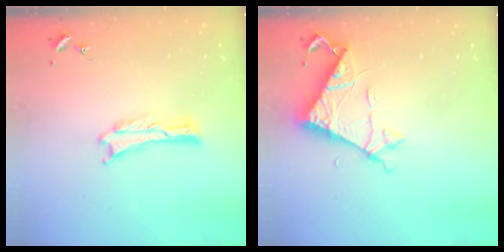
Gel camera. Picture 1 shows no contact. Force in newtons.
{"total": 6.9, "press": 6.9, "slide": 0.5}